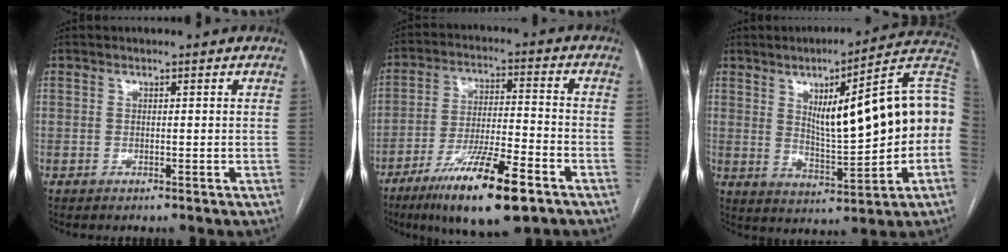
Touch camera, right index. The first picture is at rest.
{"total": 15.3, "force": [-9.3, 2.0, 12.0], "torque": [-0.218, -0.029, -0.159]}
{"total": 19.2, "force": [1.8, 3.3, 18.8], "torque": [-0.272, 0.030, 0.030]}